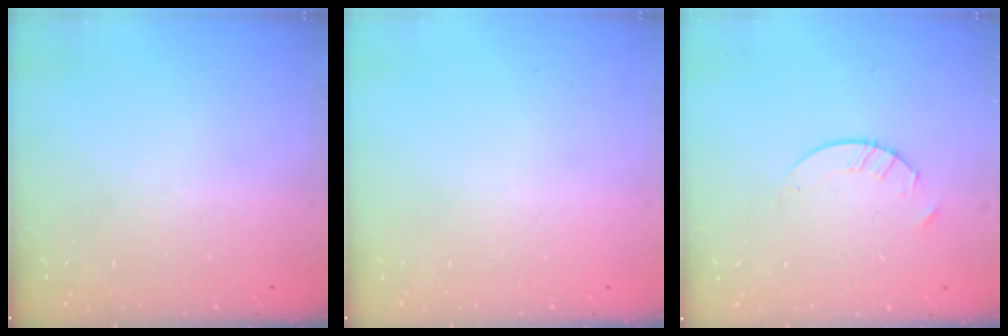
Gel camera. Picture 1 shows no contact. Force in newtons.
{"total": 0.0}
{"total": 4.2, "press": 4.2, "slide": 0.4}